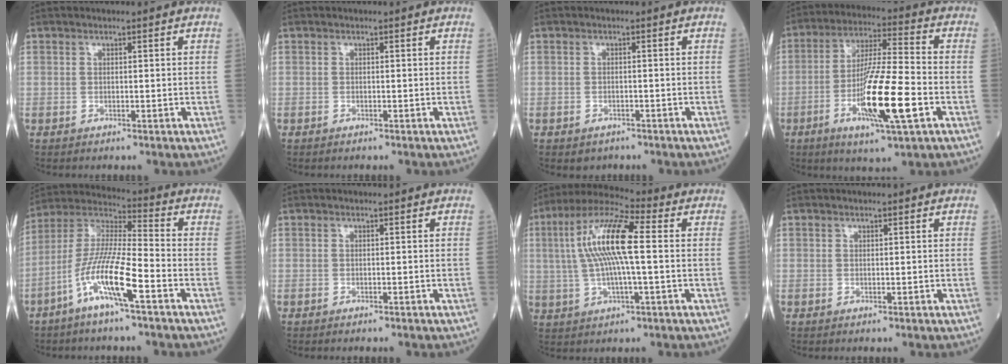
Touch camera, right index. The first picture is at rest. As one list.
[{"total": 0.0}, {"total": 1.8, "force": [-1.3, 1.2, 0.3], "torque": [-0.007, 0.002, -0.014]}, {"total": 14.2, "force": [-4.6, 0.8, 13.4], "torque": [-0.249, -0.015, -0.083]}, {"total": 11.9, "force": [-5.8, 0.9, 10.3], "torque": [-0.214, -0.003, -0.117]}, {"total": 0.9, "force": [-0.8, 0.1, 0.3], "torque": [-0.007, -0.002, -0.011]}, {"total": 12.7, "force": [1.4, 1.9, 12.5], "torque": [-0.254, 0.023, 0.019]}, {"total": 0.0}]